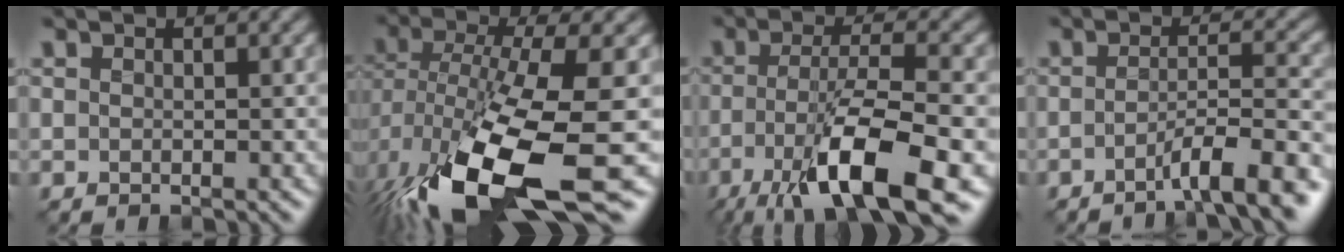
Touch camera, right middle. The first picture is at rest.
{"total": 15.6, "force": [-6.6, 5.7, 12.9], "torque": [-0.276, -0.043, -0.101]}
{"total": 10.2, "force": [-4.8, 2.3, 8.7], "torque": [-0.150, -0.004, -0.089]}
{"total": 5.3, "force": [-3.3, 0.7, 4.2], "torque": [-0.060, 0.005, -0.059]}